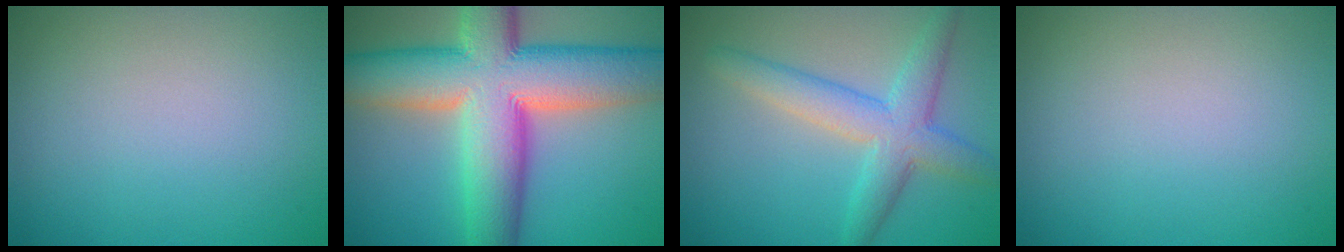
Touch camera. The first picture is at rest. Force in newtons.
{"total": 14.4, "press": 14.4, "slide": 0.9}
{"total": 4.8, "press": 4.8, "slide": 0.1}
{"total": 0.0}